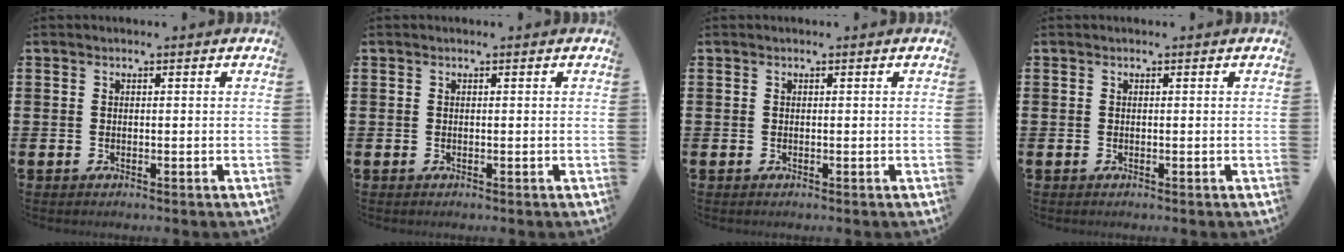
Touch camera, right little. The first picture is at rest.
{"total": 0.0}
{"total": 0.0}
{"total": 0.0}